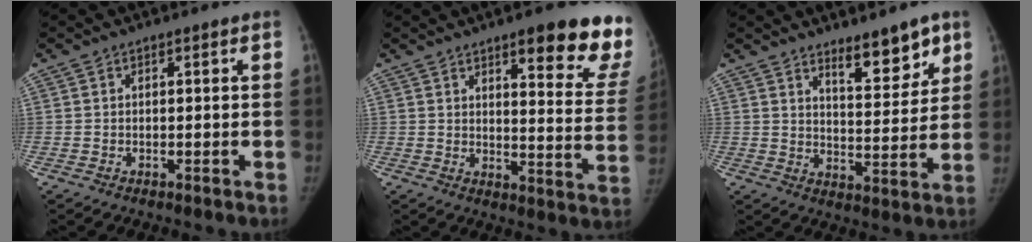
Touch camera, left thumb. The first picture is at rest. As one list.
[{"total": 18.1, "force": [12.3, 4.3, 12.5], "torque": [-0.117, -0.067, 0.147]}, {"total": 9.6, "force": [6.8, 3.3, 6.0], "torque": [-0.056, -0.054, 0.108]}]